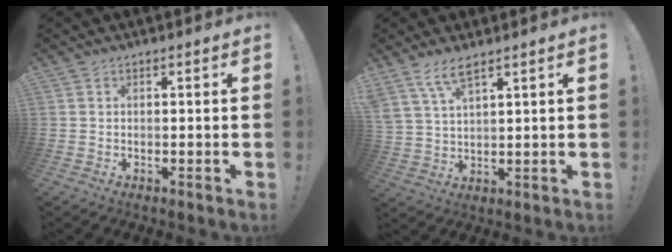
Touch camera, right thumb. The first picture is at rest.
{"total": 6.3, "force": [4.6, 1.4, 4.0], "torque": [-0.082, -0.019, 0.087]}